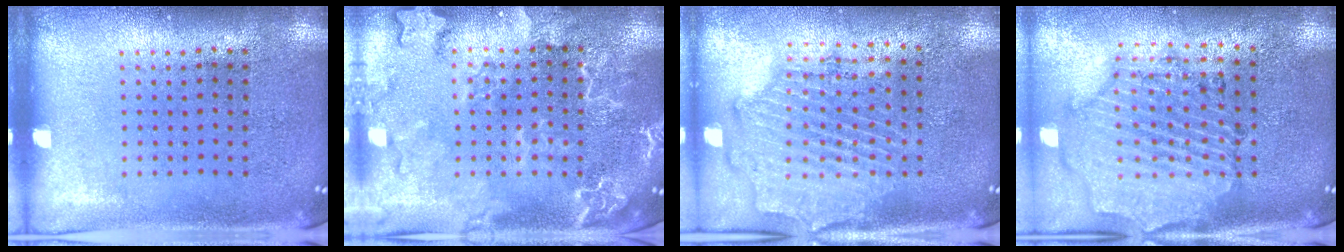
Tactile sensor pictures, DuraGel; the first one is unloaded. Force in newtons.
{"total": 2.4, "press": 2.3, "slide": 0.5}
{"total": 1.8, "press": 1.7, "slide": 0.8}
{"total": 1.6, "press": 1.6, "slide": 0.4}